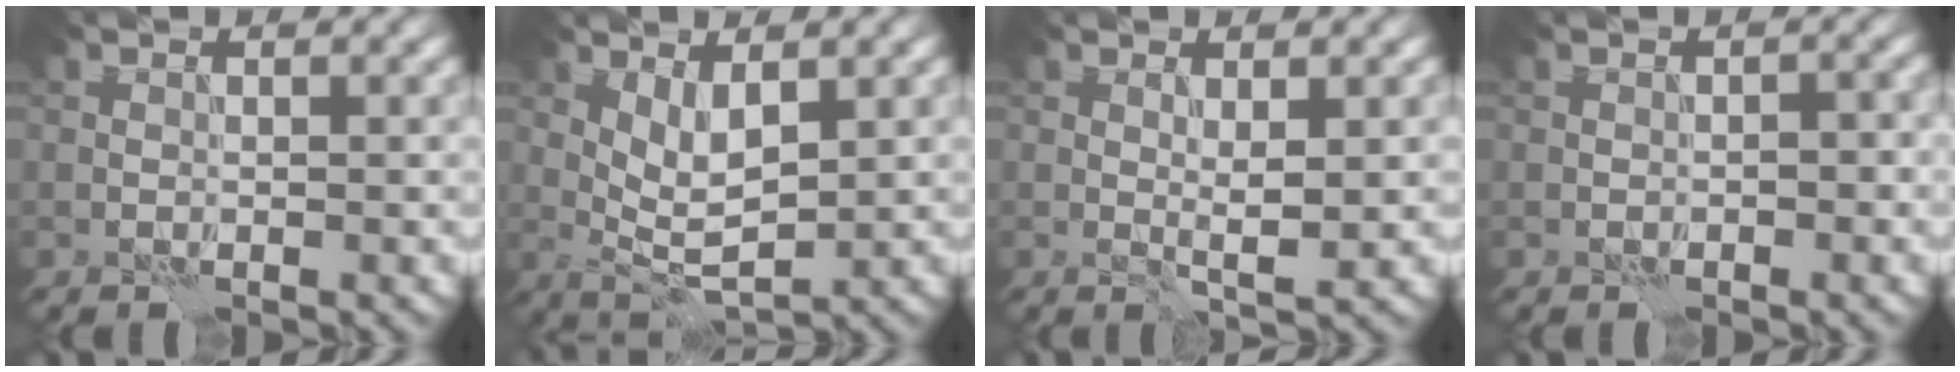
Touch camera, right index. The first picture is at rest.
{"total": 3.4, "force": [0.8, 1.1, 3.1], "torque": [-0.062, -0.007, 0.018]}
{"total": 1.6, "force": [0.3, 0.0, 1.6], "torque": [-0.028, -0.003, 0.005]}
{"total": 1.7, "force": [-0.4, 0.9, 1.3], "torque": [-0.013, 0.002, -0.006]}